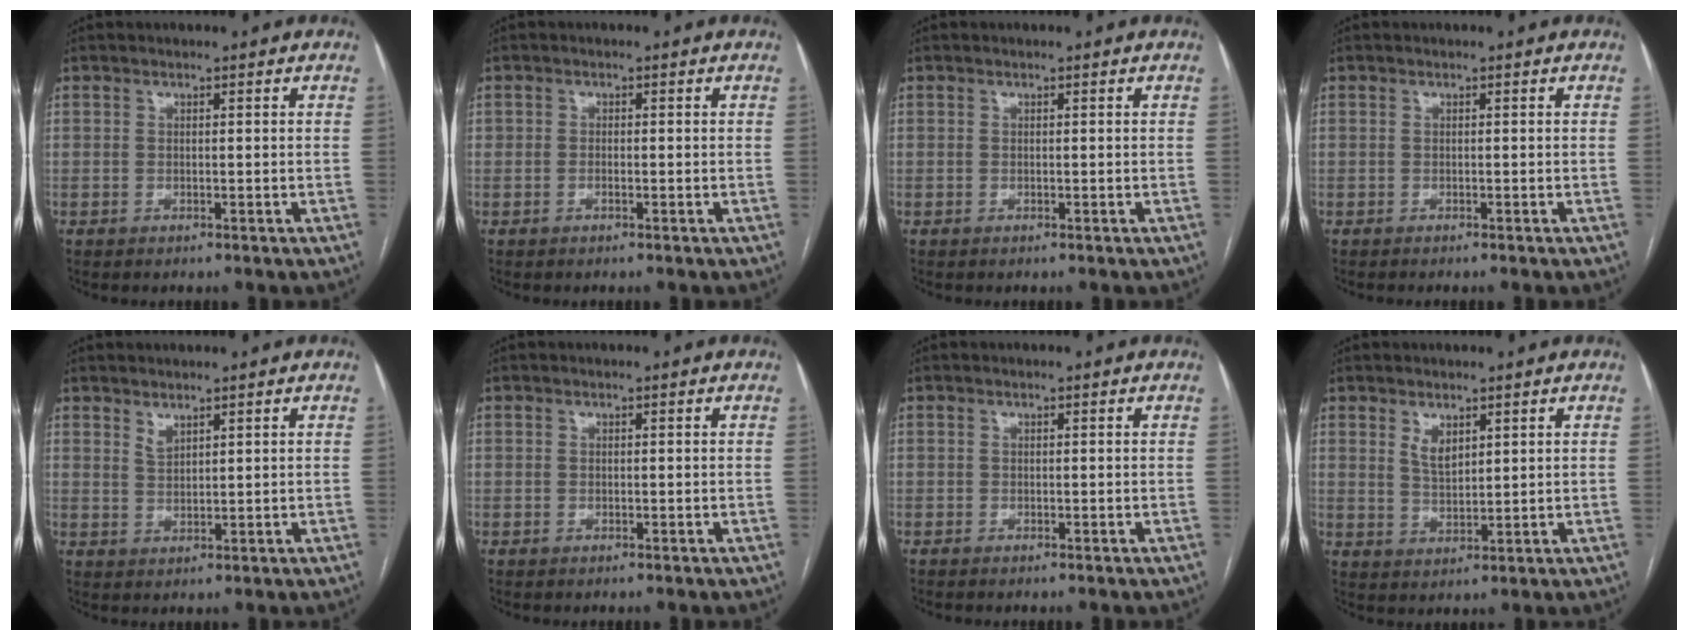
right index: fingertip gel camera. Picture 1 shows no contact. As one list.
[{"total": 0.9, "force": [-0.3, 0.5, 0.6], "torque": [-0.013, 0.001, -0.006]}, {"total": 0.0}, {"total": 1.0, "force": [-0.9, -0.1, 0.5], "torque": [-0.006, 0.000, -0.012]}, {"total": 1.8, "force": [1.5, 0.6, 0.8], "torque": [-0.016, -0.005, 0.035]}, {"total": 0.0}, {"total": 0.0}, {"total": 3.3, "force": [1.9, 1.6, 2.2], "torque": [-0.045, -0.003, 0.043]}]